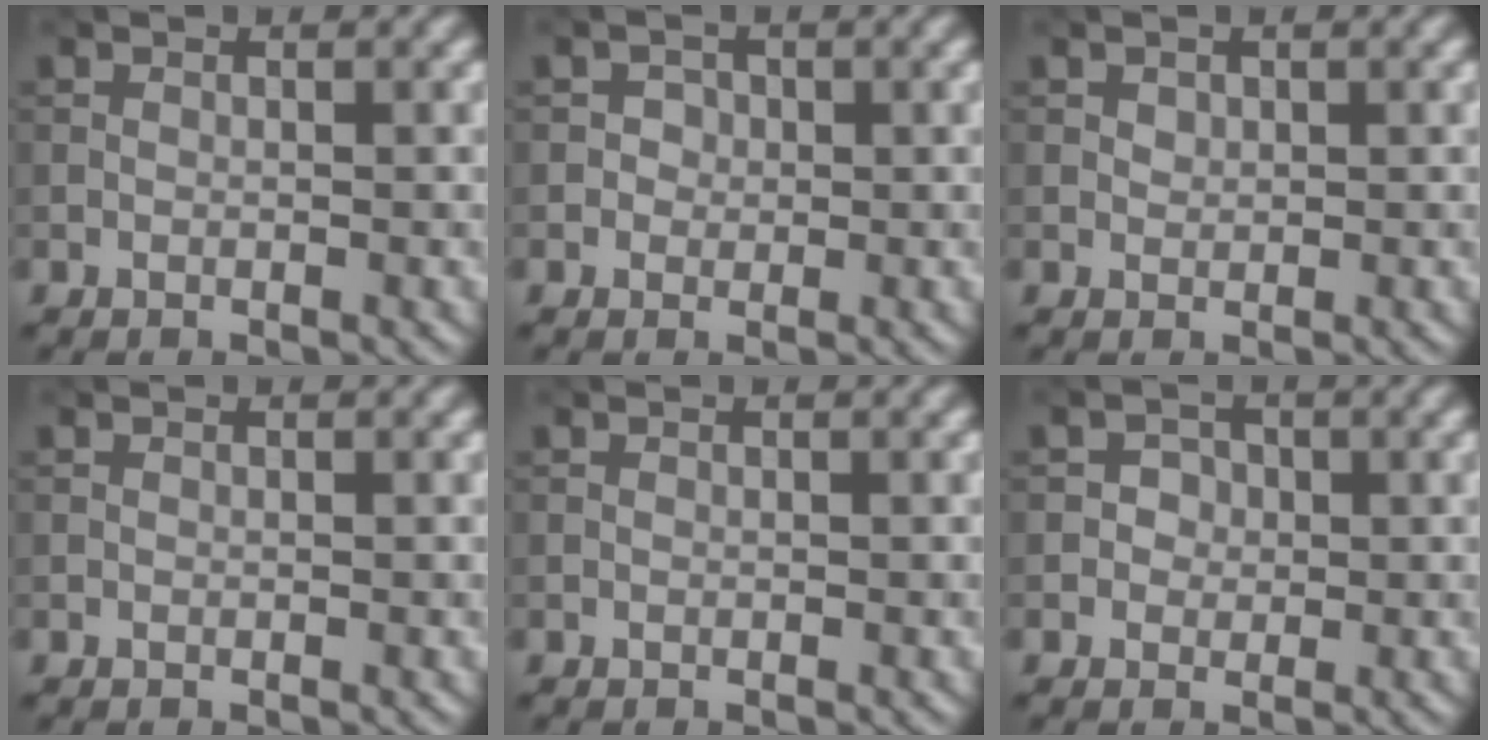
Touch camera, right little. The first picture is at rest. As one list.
[{"total": 1.3, "force": [0.1, 1.2, 0.4], "torque": [0.006, 0.001, 0.000]}, {"total": 0.7, "force": [0.4, 0.5, 0.2], "torque": [-0.003, -0.003, 0.009]}, {"total": 0.0}, {"total": 0.0}, {"total": 1.7, "force": [0.1, 1.6, 0.5], "torque": [0.007, 0.003, -0.006]}]